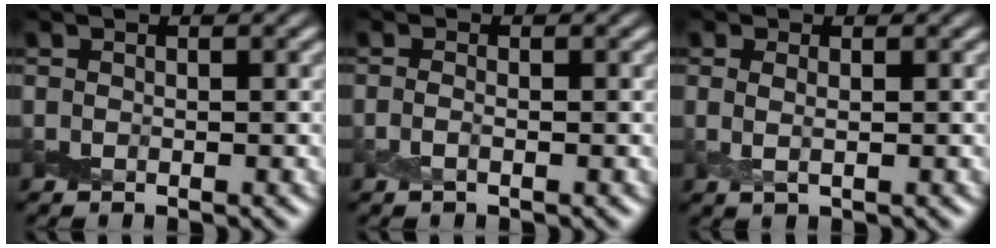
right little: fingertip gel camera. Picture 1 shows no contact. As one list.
[{"total": 0.9, "force": [-0.4, 0.3, 0.7], "torque": [-0.018, -0.004, -0.010]}, {"total": 1.1, "force": [0.2, 0.3, 1.0], "torque": [-0.021, -0.003, 0.004]}]